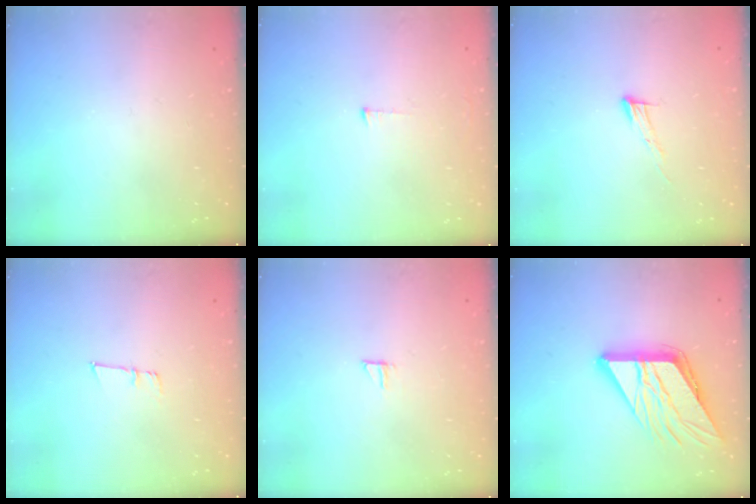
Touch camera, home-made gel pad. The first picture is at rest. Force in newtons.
{"total": 3.0, "press": 3.0, "slide": 0.3}
{"total": 6.4, "press": 6.4, "slide": 0.4}
{"total": 6.0, "press": 5.6, "slide": 2.1}
{"total": 5.4, "press": 5.4, "slide": 0.5}
{"total": 18.8, "press": 18.6, "slide": 2.2}